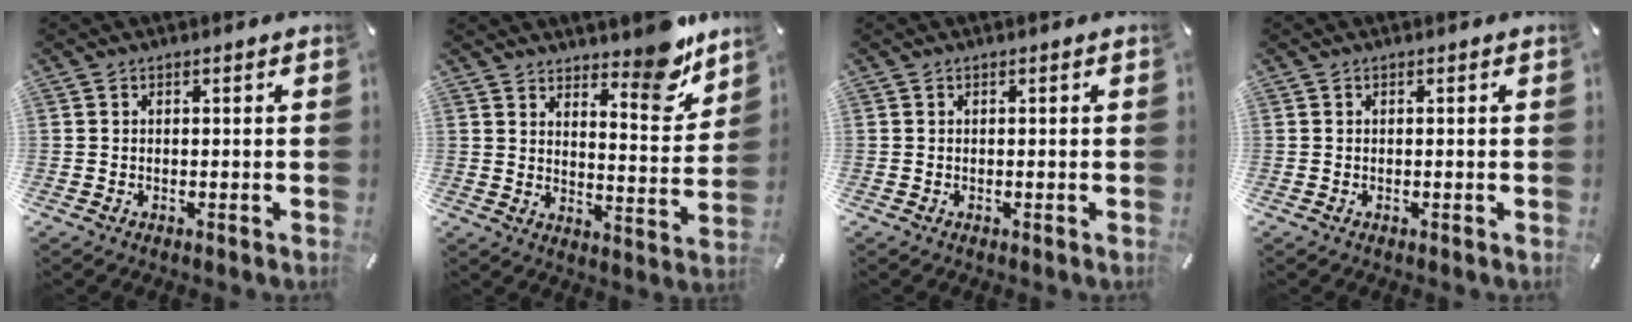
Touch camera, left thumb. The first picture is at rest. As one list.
[{"total": 11.1, "force": [9.5, 3.9, 4.4], "torque": [-0.032, -0.088, 0.163]}, {"total": 0.0}, {"total": 0.0}]